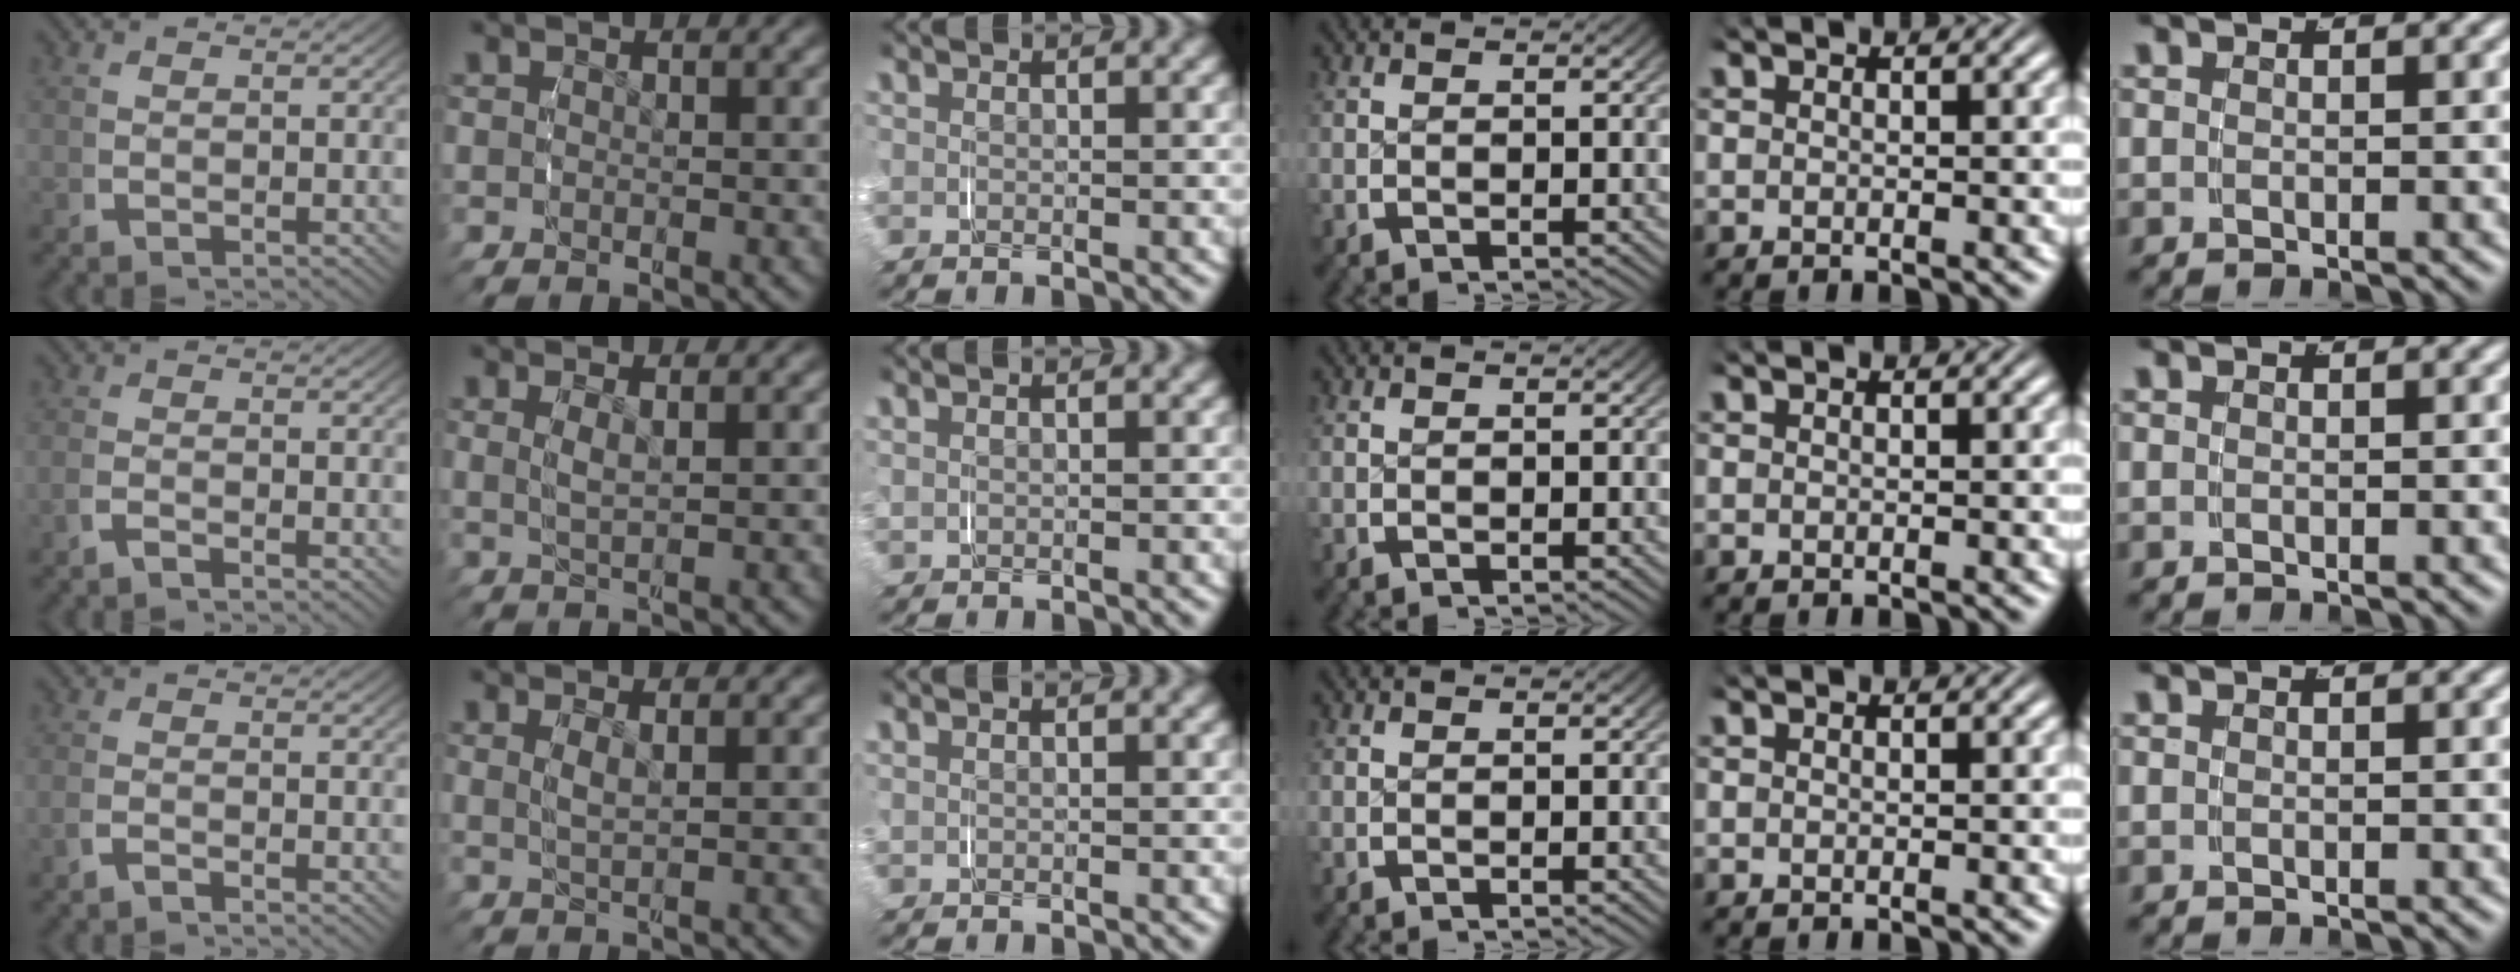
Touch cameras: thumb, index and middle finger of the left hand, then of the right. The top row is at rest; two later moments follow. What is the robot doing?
{"motion": "grasp_and_lifting", "object": "paper"}